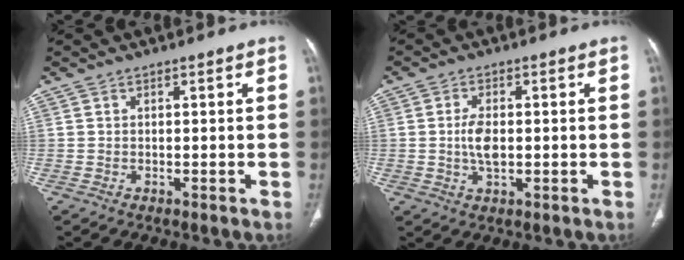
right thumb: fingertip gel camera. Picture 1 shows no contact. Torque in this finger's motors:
{"motor_torque": [0.64, 1.09, 0.73, -0.52, 0.04]}